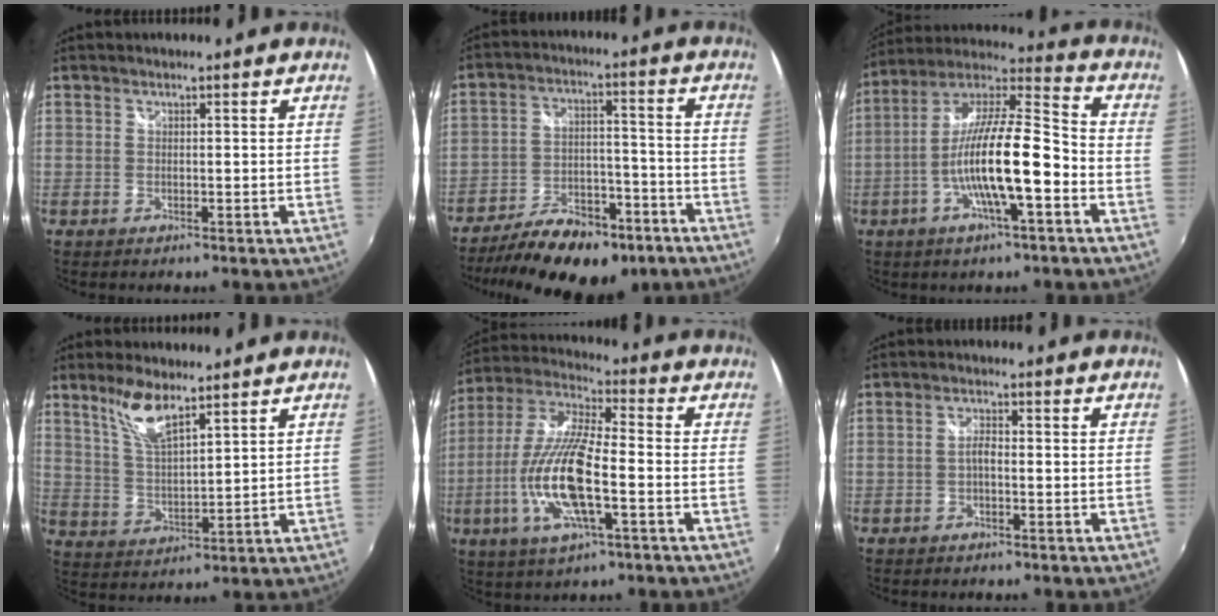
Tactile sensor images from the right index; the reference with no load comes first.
{"total": 18.9, "force": [-13.1, 8.7, 10.5], "torque": [-0.201, -0.007, -0.184]}
{"total": 16.7, "force": [-5.2, 3.2, 15.6], "torque": [-0.291, -0.002, -0.100]}
{"total": 8.1, "force": [5.7, 2.1, 5.4], "torque": [-0.106, 0.000, 0.119]}
{"total": 17.1, "force": [-4.8, 4.4, 15.8], "torque": [-0.323, -0.015, -0.093]}
{"total": 1.7, "force": [-0.7, 0.6, 1.5], "torque": [-0.033, 0.005, -0.015]}